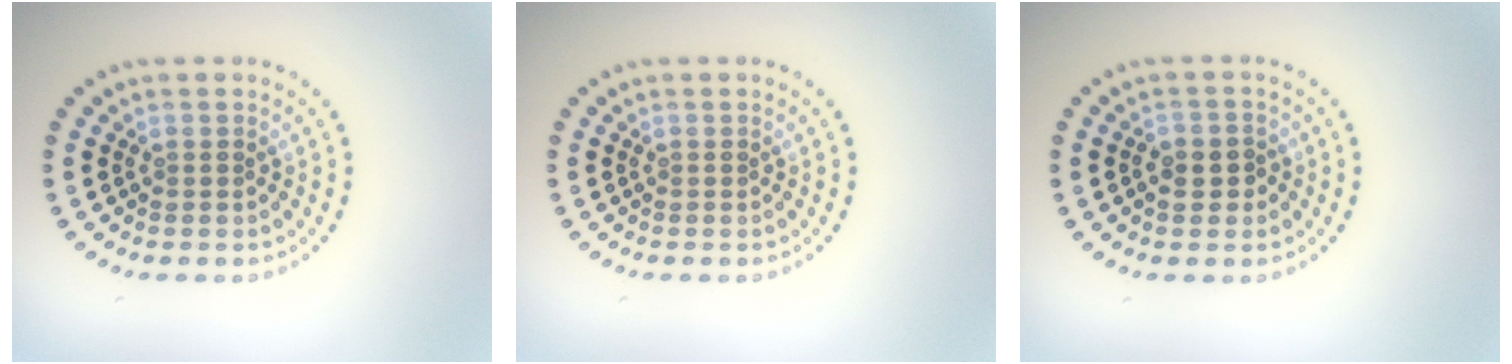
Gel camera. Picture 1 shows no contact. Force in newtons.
{"total": 0.0}
{"total": 2.3, "press": 2.1, "slide": 0.8}